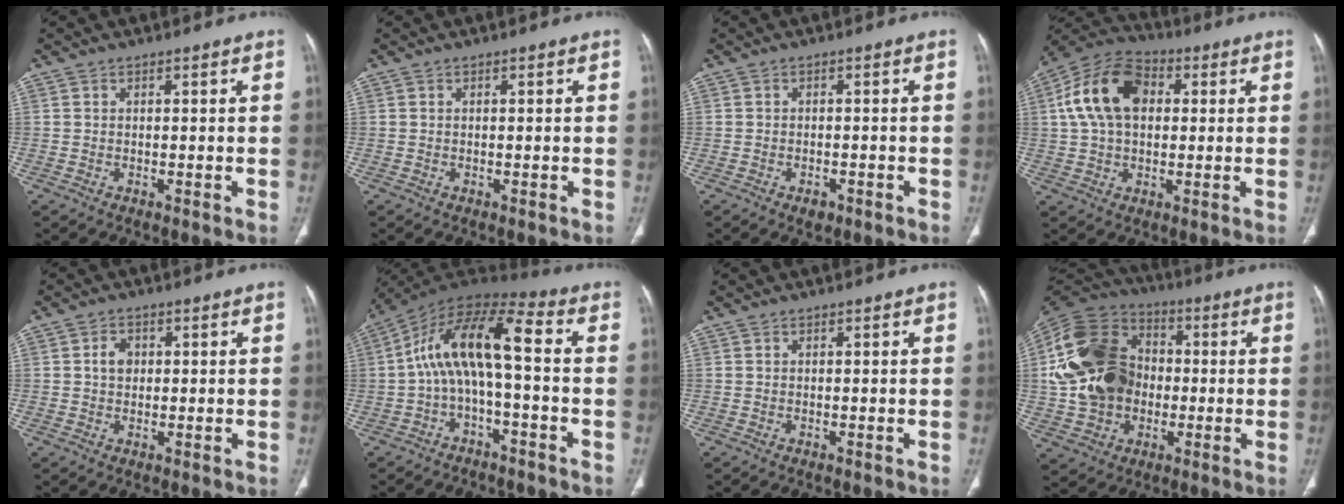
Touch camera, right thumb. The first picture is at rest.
{"total": 0.0}
{"total": 1.9, "force": [-1.1, 1.1, 1.1], "torque": [-0.015, 0.004, -0.012]}
{"total": 14.7, "force": [2.8, 9.6, 10.7], "torque": [-0.194, 0.025, 0.041]}
{"total": 3.0, "force": [0.5, 2.4, 1.8], "torque": [-0.023, 0.005, 0.006]}
{"total": 13.3, "force": [-1.0, 5.1, 12.3], "torque": [-0.227, 0.067, -0.027]}
{"total": 0.0}
{"total": 21.8, "force": [-0.3, 17.0, 13.6], "torque": [-0.255, 0.023, -0.004]}